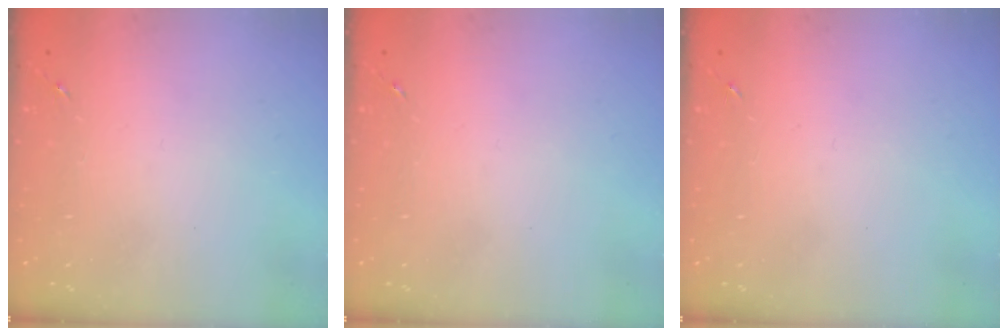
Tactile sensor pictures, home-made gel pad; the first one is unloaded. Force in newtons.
{"total": 0.0}
{"total": 0.0}